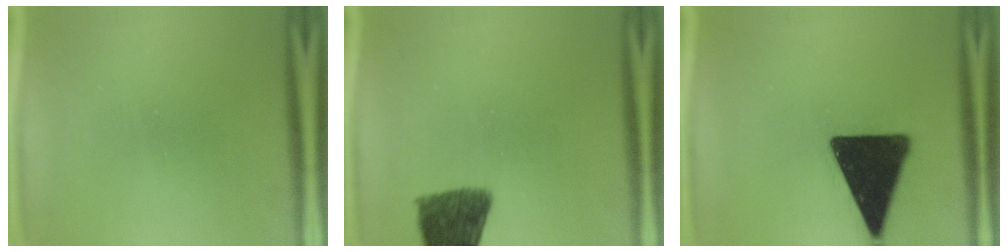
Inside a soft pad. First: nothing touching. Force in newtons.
{"total": 10.2}
{"total": 19.1}